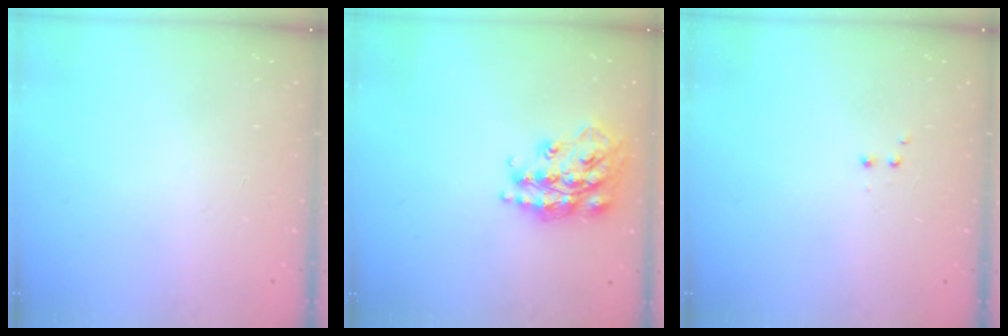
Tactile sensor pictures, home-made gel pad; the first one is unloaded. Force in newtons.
{"total": 19.2, "press": 19.2, "slide": 1.3}
{"total": 1.9, "press": 1.8, "slide": 0.5}